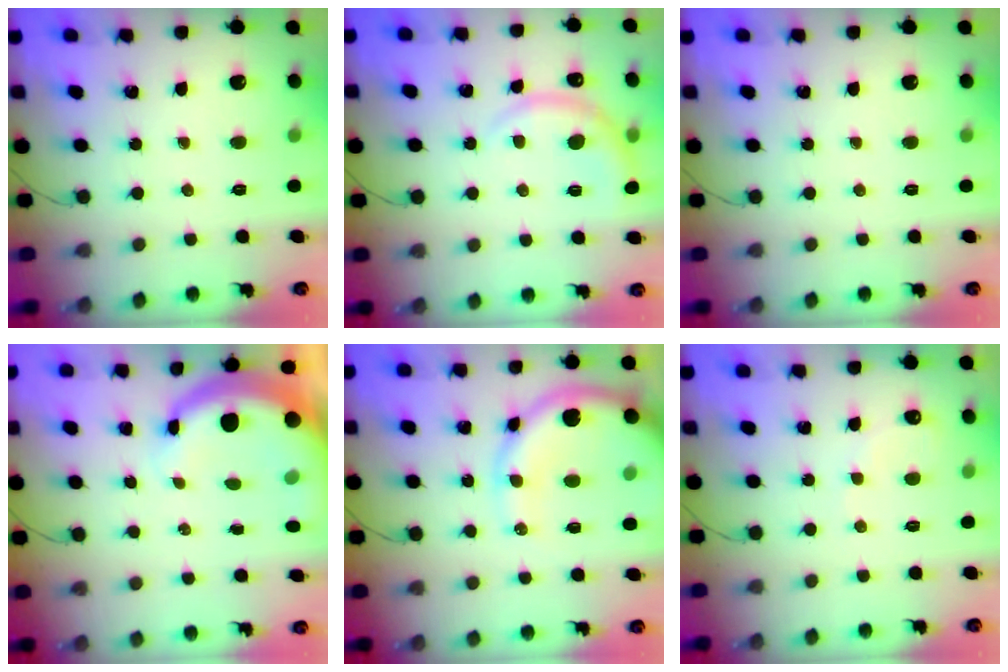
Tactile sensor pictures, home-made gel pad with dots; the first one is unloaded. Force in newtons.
{"total": 7.2, "press": 7.2, "slide": 0.6}
{"total": 0.0}
{"total": 8.9, "press": 8.8, "slide": 1.6}
{"total": 13.9, "press": 13.3, "slide": 4.1}
{"total": 6.3, "press": 6.1, "slide": 1.6}